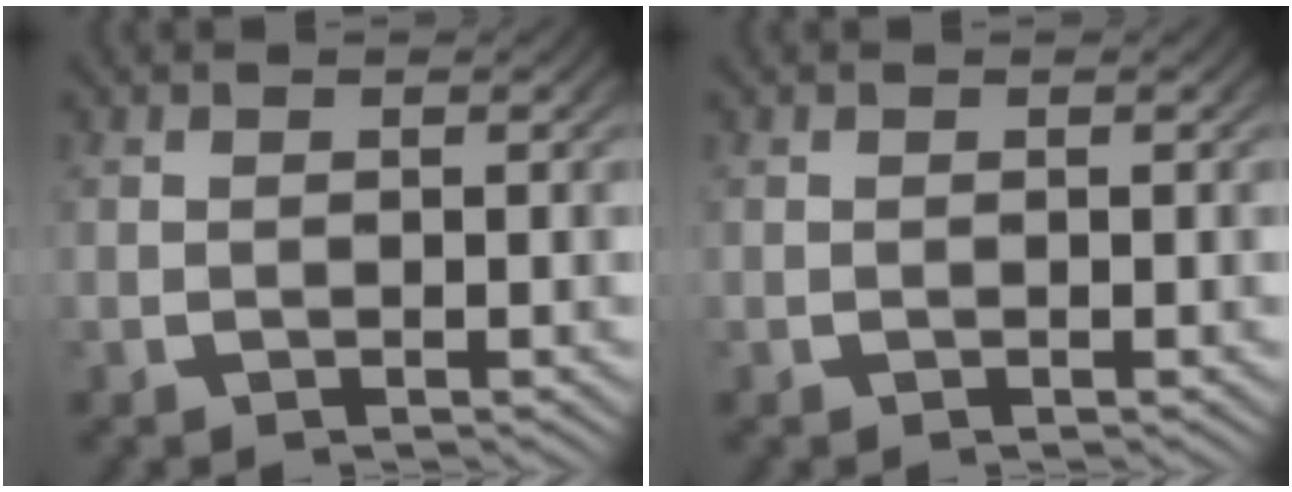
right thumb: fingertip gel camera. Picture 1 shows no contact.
{"total": 0.0}